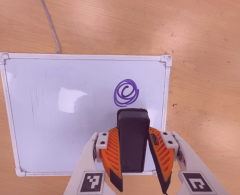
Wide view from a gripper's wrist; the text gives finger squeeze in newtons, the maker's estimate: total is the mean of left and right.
{"total": 5.2, "left": 4.5, "right": 5.8}